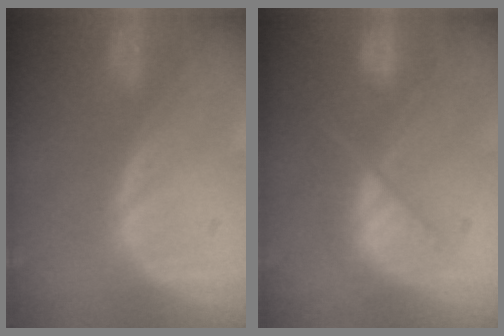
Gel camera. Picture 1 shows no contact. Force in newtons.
{"total": 9.0, "press": 7.7, "slide": 4.6}